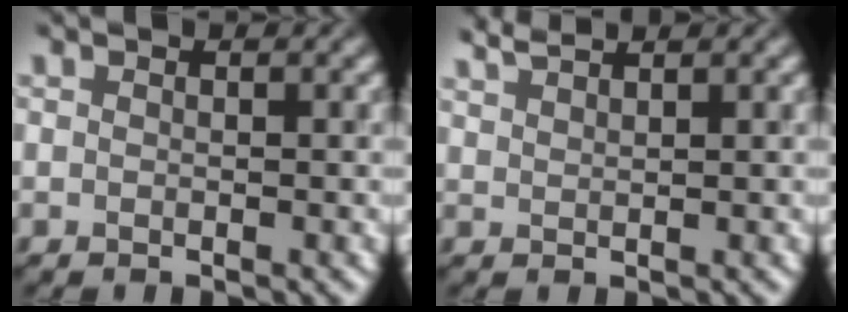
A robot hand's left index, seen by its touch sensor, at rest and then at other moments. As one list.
[{"total": 1.7, "force": [1.7, 0.0, 0.2], "torque": [0.005, 0.007, 0.032]}]